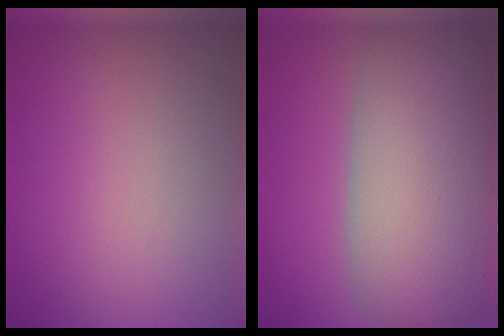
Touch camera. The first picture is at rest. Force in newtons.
{"total": 11.8, "press": 11.8, "slide": 0.8}